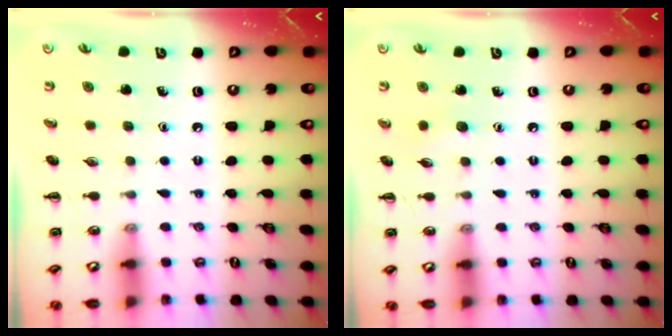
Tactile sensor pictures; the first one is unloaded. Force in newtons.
{"total": 3.6, "press": 3.4, "slide": 1.0}